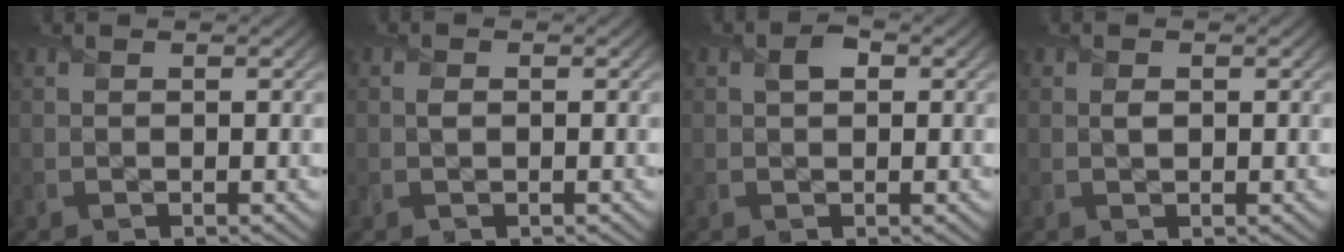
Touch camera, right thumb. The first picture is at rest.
{"total": 1.2, "force": [-0.1, 1.0, 0.6], "torque": [-0.013, -0.004, -0.004]}
{"total": 1.9, "force": [0.6, 1.4, 1.3], "torque": [-0.025, 0.003, 0.006]}
{"total": 1.1, "force": [0.1, 0.8, 0.6], "torque": [-0.013, -0.003, 0.001]}